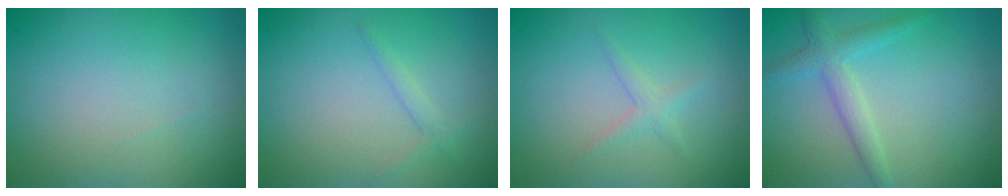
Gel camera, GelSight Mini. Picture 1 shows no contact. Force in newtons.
{"total": 1.1, "press": 1.1, "slide": 0.1}
{"total": 1.2, "press": 1.2, "slide": 0.1}
{"total": 2.4, "press": 2.4, "slide": 0.1}